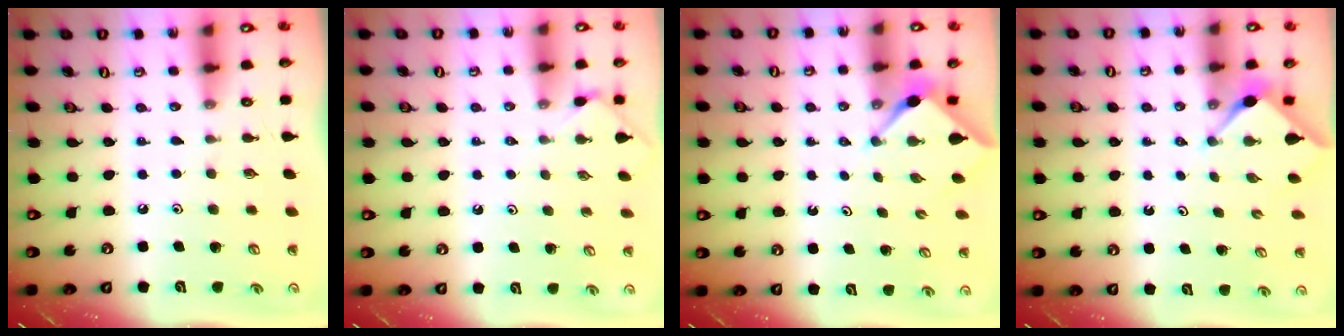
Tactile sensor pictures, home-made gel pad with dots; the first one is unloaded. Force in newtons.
{"total": 2.4, "press": 2.4, "slide": 0.5}
{"total": 2.9, "press": 2.9, "slide": 0.3}
{"total": 2.9, "press": 2.8, "slide": 0.3}